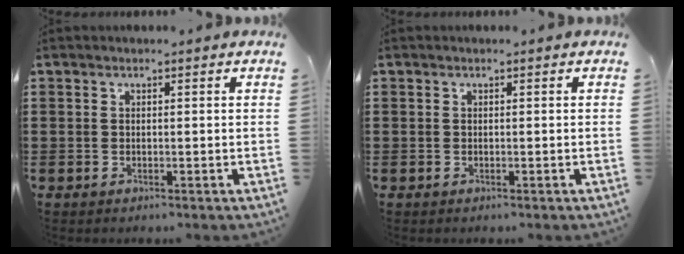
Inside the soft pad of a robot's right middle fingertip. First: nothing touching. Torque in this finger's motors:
{"motor_torque": [0.18, 0.03, 0.00, -0.01]}